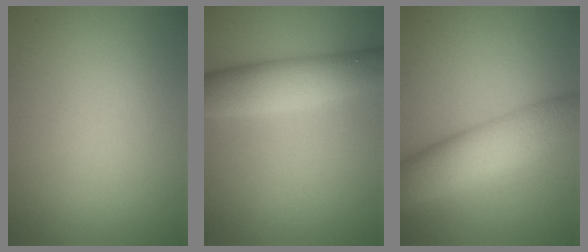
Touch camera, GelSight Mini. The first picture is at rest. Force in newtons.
{"total": 6.3, "press": 6.3, "slide": 0.3}
{"total": 8.5, "press": 8.5, "slide": 0.2}